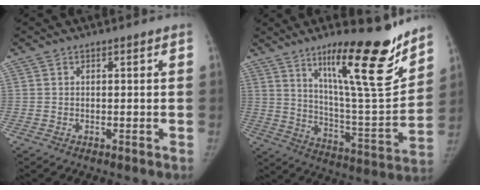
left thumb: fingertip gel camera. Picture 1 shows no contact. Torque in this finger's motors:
{"motor_torque": [0.90, -0.43, 1.68, -1.09, 0.43]}